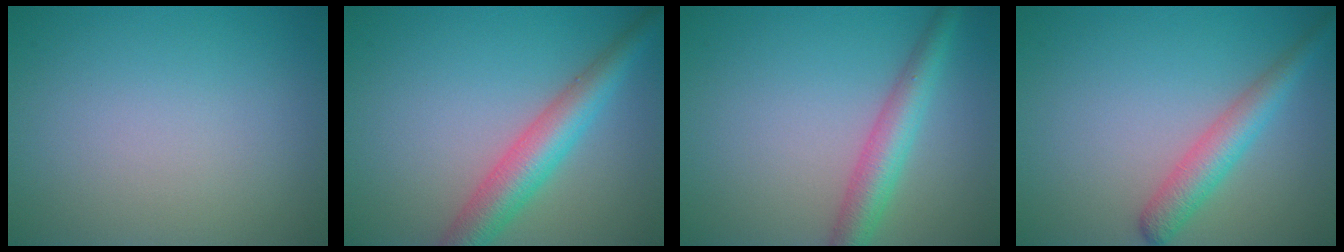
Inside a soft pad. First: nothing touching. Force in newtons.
{"total": 5.2, "press": 5.2, "slide": 0.1}
{"total": 4.0, "press": 4.0, "slide": 0.2}
{"total": 3.5, "press": 3.5, "slide": 0.1}